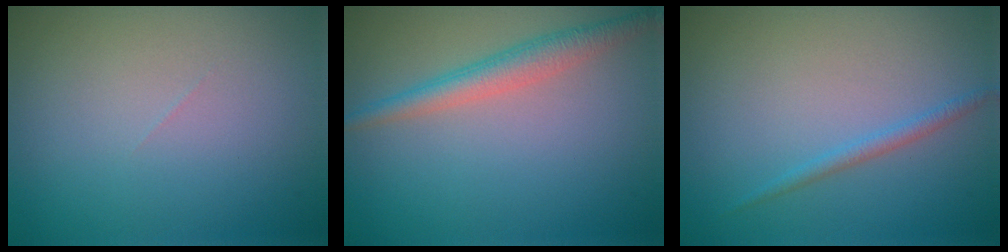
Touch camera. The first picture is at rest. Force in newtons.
{"total": 2.6, "press": 2.6, "slide": 0.0}
{"total": 1.2, "press": 1.2, "slide": 0.1}